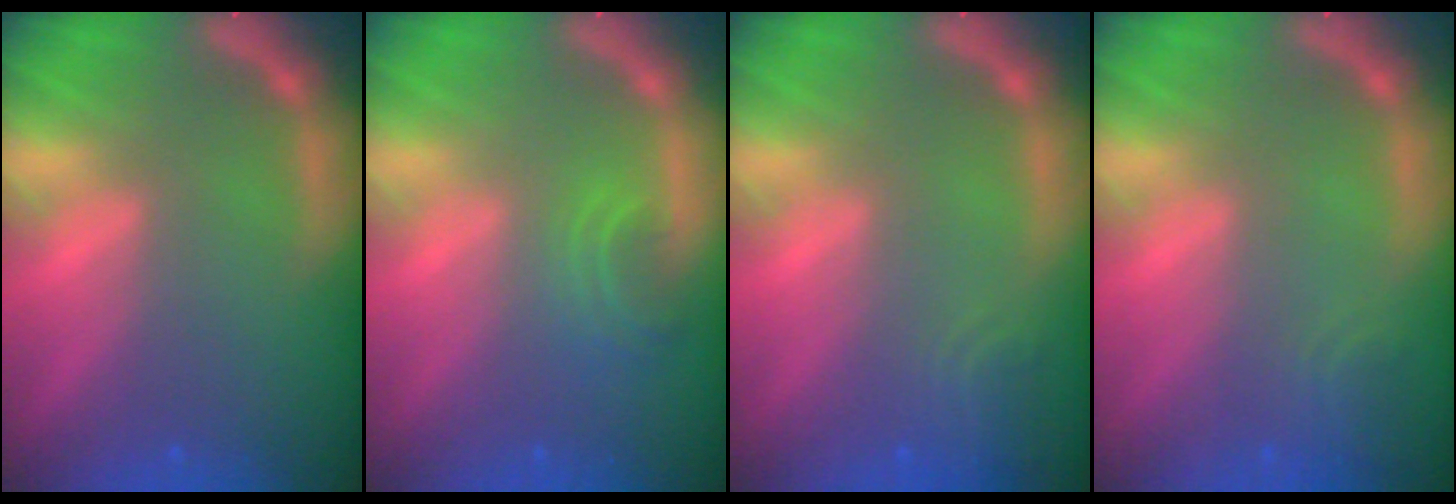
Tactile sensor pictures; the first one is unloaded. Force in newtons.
{"total": 2.4}
{"total": 2.4}
{"total": 1.9}